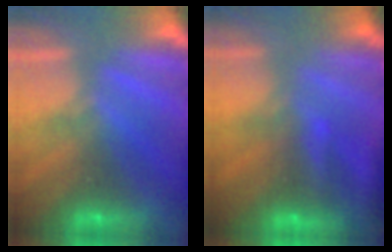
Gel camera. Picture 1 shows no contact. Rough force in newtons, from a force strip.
{"total": 7.4}